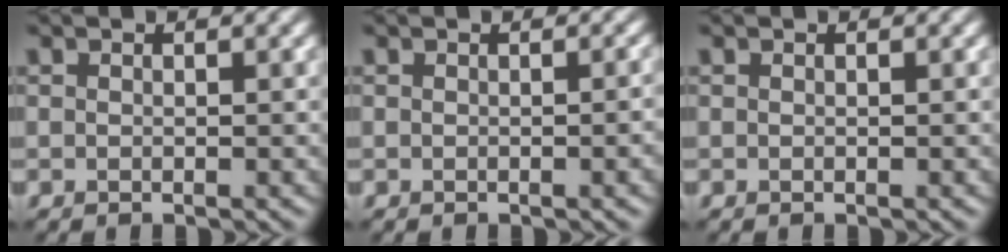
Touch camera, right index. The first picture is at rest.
{"total": 1.9, "force": [-0.2, 0.6, 1.8], "torque": [-0.017, 0.001, -0.003]}
{"total": 0.0}